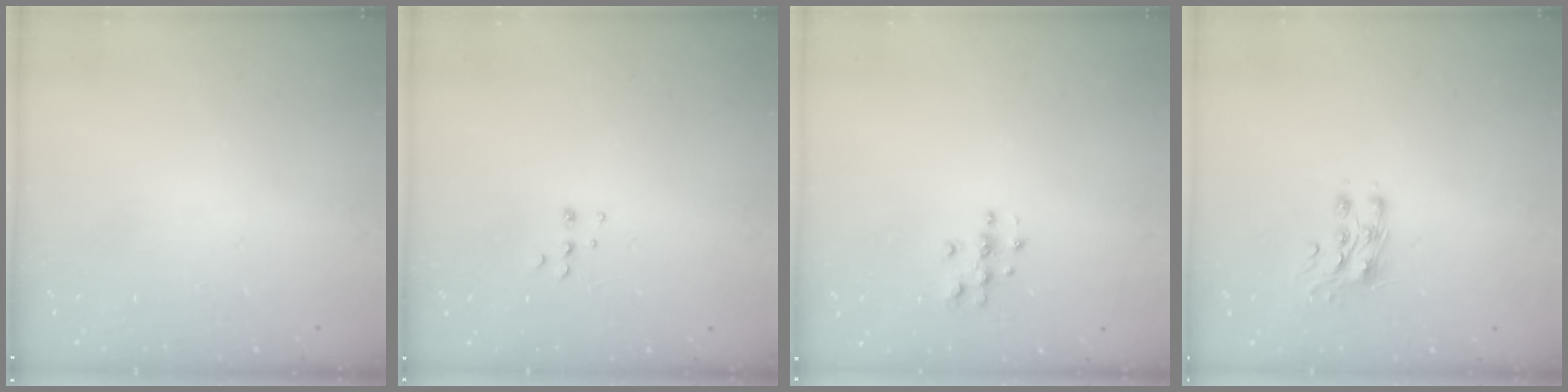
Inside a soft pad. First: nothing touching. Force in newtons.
{"total": 5.1, "press": 5.0, "slide": 0.7}
{"total": 3.8, "press": 3.8, "slide": 0.3}
{"total": 7.8, "press": 7.7, "slide": 0.8}